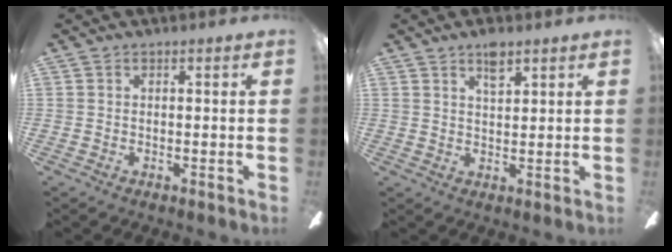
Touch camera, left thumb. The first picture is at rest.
{"total": 4.6, "force": [3.3, 1.7, 2.8], "torque": [-0.038, -0.013, 0.054]}